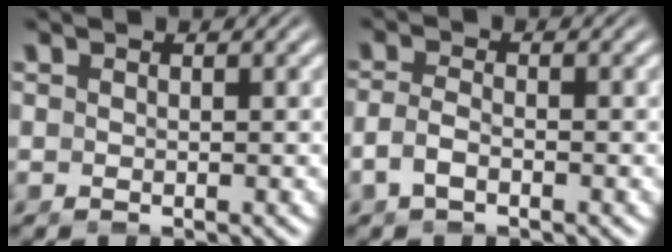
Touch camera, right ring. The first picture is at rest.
{"total": 2.1, "force": [-1.2, 1.0, 1.4], "torque": [-0.042, -0.015, -0.014]}